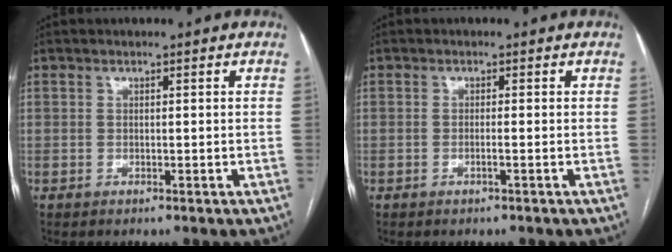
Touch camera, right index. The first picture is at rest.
{"total": 0.9, "force": [-0.5, -0.2, 0.8], "torque": [-0.014, 0.002, -0.009]}